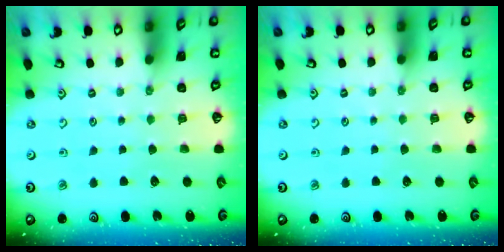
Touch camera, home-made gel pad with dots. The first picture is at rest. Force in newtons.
{"total": 0.0}